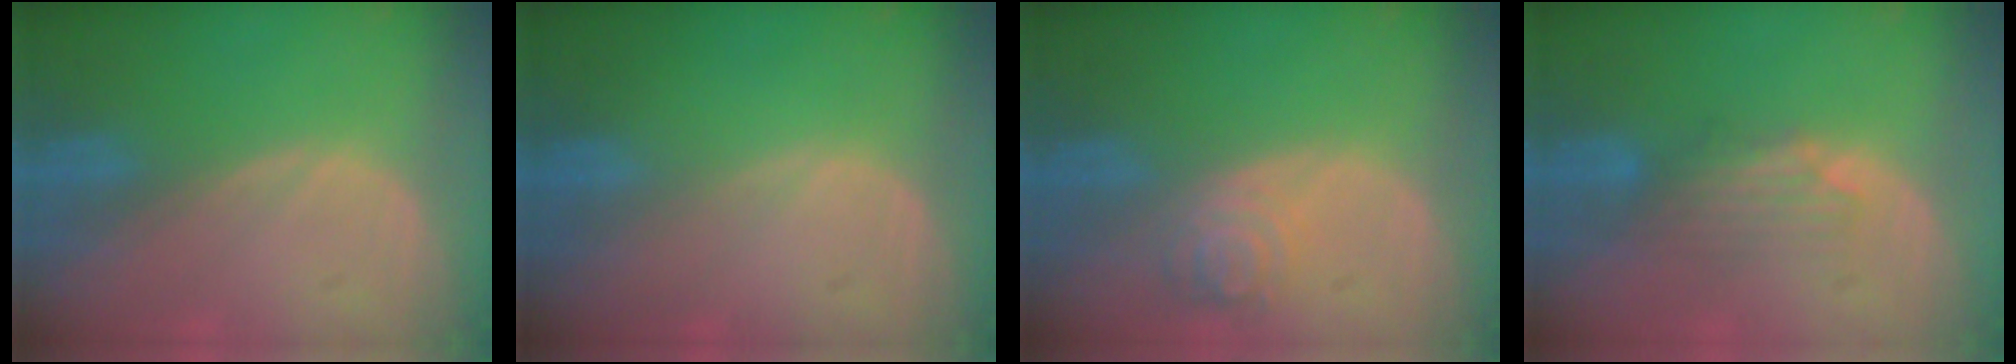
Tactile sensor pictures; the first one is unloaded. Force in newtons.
{"total": 0.0}
{"total": 4.5, "press": 4.2, "slide": 1.7}
{"total": 3.9, "press": 3.7, "slide": 1.0}